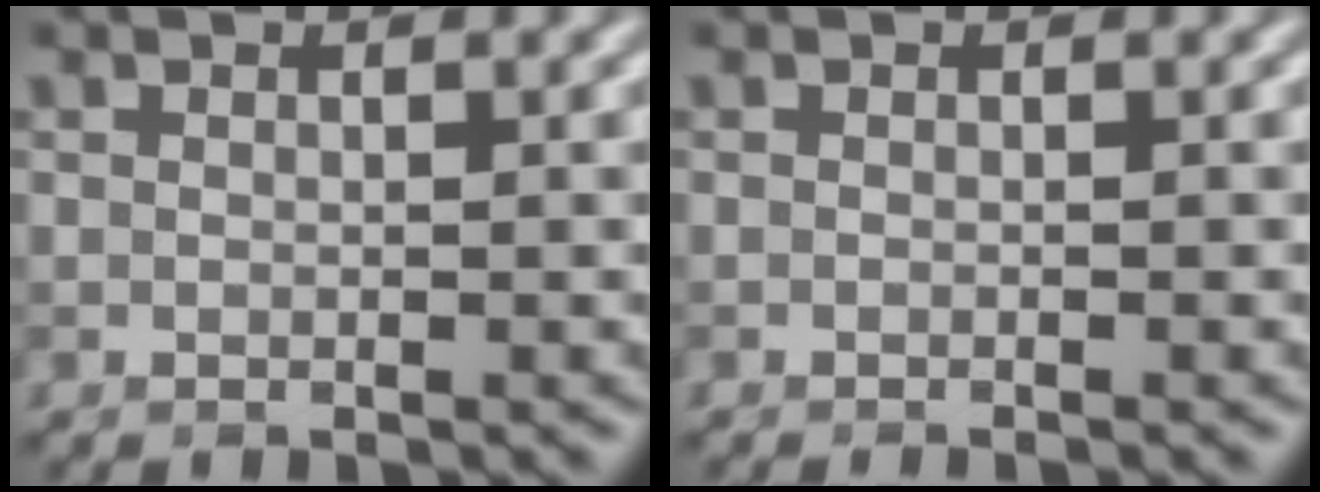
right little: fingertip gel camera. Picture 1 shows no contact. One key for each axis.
{"total": 0.7, "fx": -0.6, "fy": 0.1, "fz": 0.3, "tx": 0.003, "ty": -0.003, "tz": -0.011}